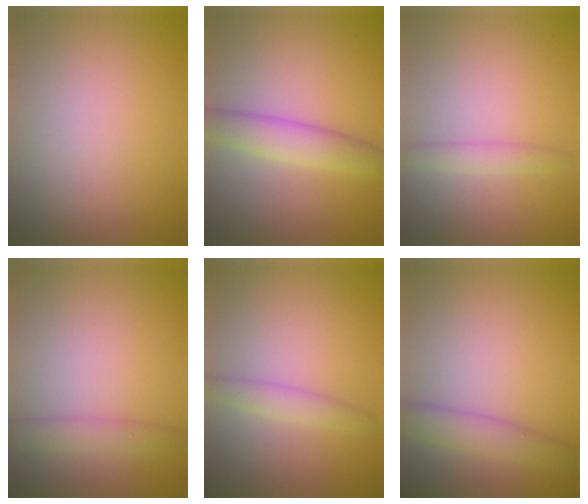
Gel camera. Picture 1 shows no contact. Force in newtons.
{"total": 3.7, "press": 3.7, "slide": 0.1}
{"total": 1.5, "press": 1.5, "slide": 0.0}
{"total": 2.0, "press": 2.0, "slide": 0.0}
{"total": 1.8, "press": 1.8, "slide": 0.1}
{"total": 3.1, "press": 3.1, "slide": 0.1}